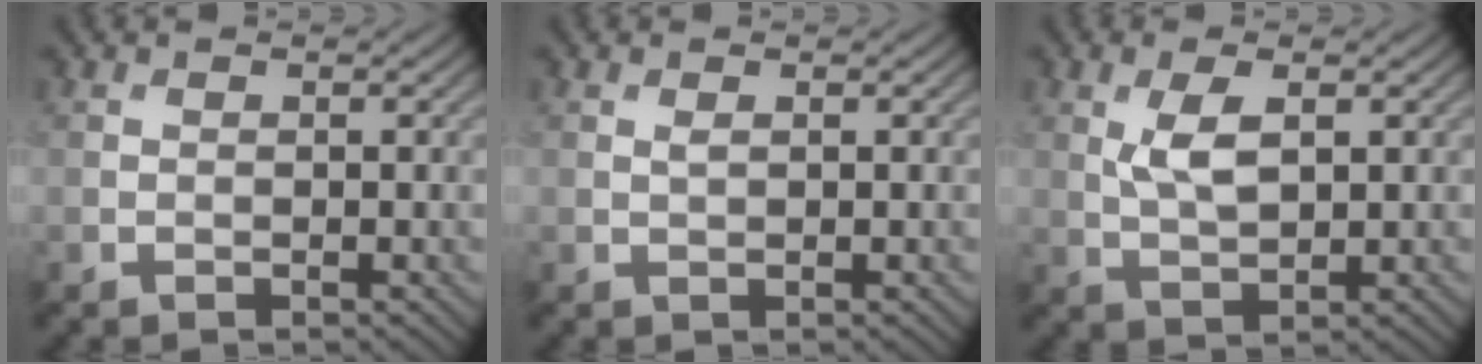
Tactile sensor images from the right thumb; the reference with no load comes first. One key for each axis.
{"total": 0.7, "fx": 0.3, "fy": 0.2, "fz": 0.6, "tx": -0.016, "ty": 0.001, "tz": 0.007}
{"total": 4.2, "fx": 1.1, "fy": 1.7, "fz": 3.6, "tx": -0.083, "ty": -0.001, "tz": 0.025}